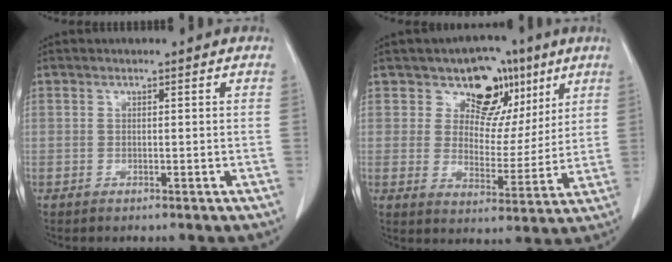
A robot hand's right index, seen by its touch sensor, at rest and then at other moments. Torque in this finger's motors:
{"motor_torque": [0.24, 0.23, 0.06, 0.04]}